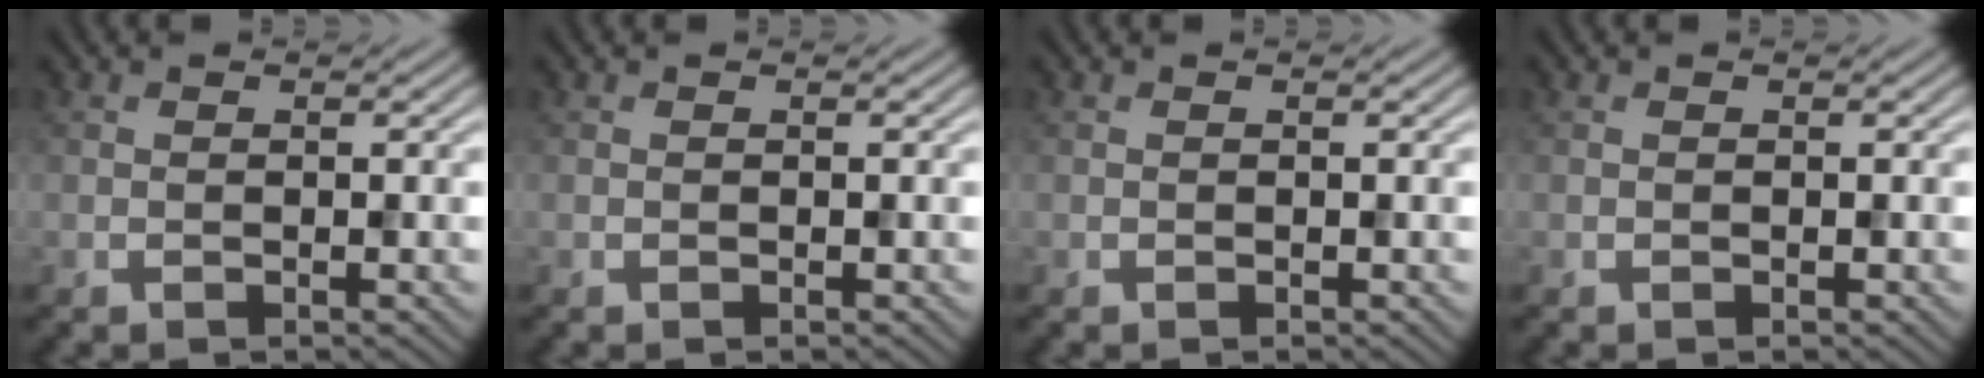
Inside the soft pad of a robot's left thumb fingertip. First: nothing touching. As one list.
[{"total": 0.0}, {"total": 0.0}, {"total": 0.0}]